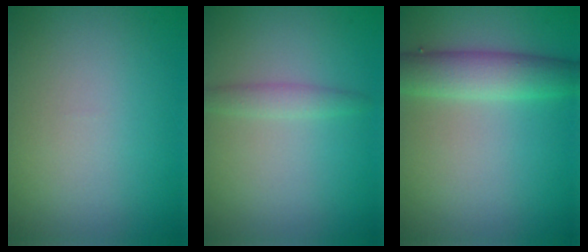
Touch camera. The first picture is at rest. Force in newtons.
{"total": 1.4, "press": 1.4, "slide": 0.0}
{"total": 4.3, "press": 4.3, "slide": 0.3}